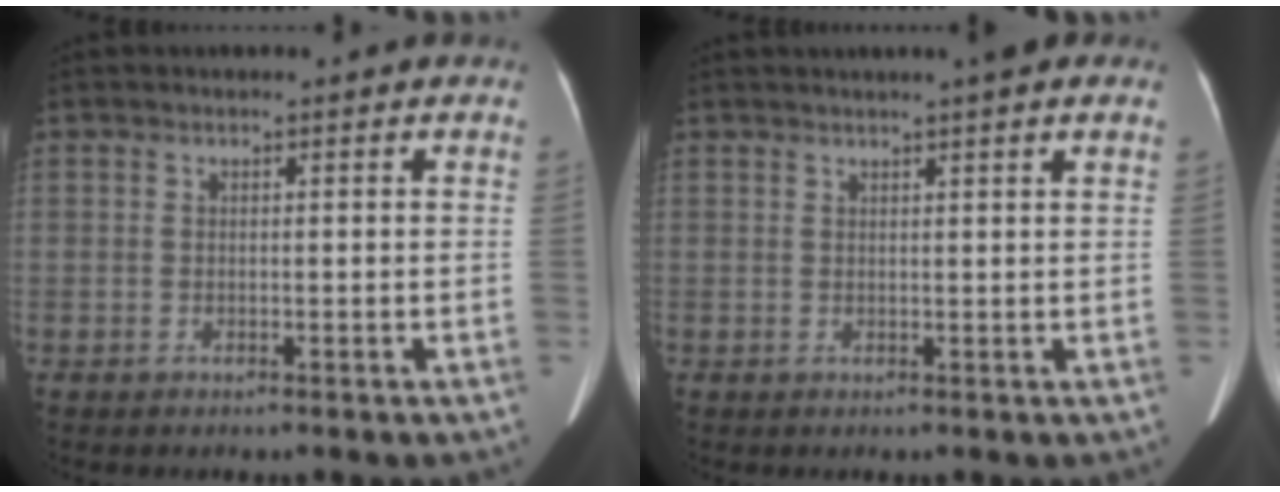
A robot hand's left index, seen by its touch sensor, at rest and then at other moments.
{"total": 4.0, "force": [3.0, 0.0, 2.7], "torque": [-0.038, 0.020, 0.039]}